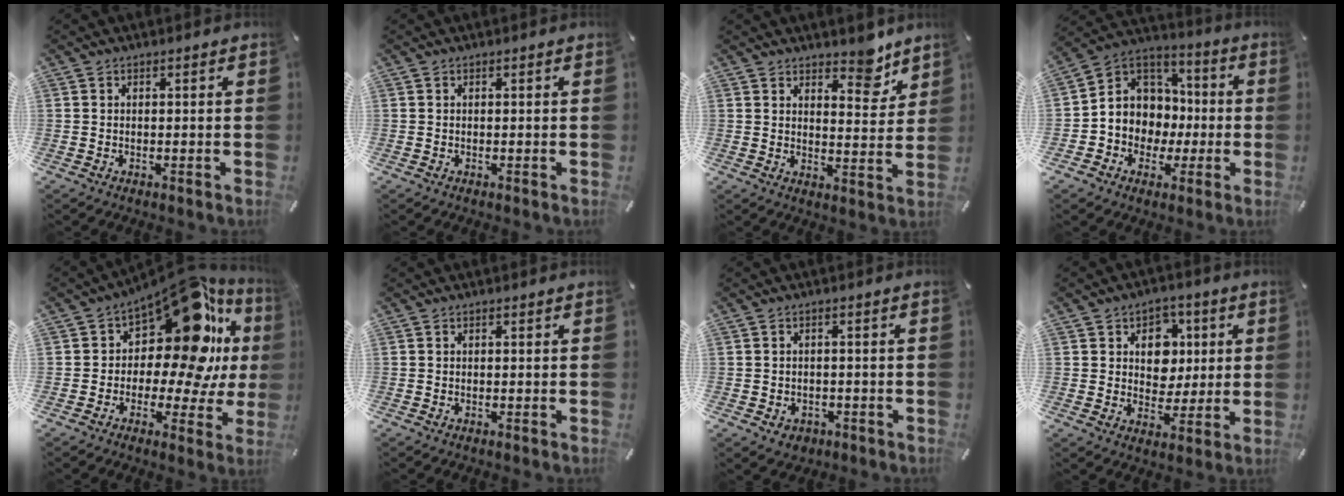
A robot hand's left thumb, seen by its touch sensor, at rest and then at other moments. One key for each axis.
{"total": 0.0}
{"total": 7.6, "fx": 5.9, "fy": 3.7, "fz": 2.8, "tx": -0.005, "ty": -0.053, "tz": 0.097}
{"total": 9.2, "fx": -1.2, "fy": 9.2, "fz": 0.1, "tx": -0.014, "ty": -0.008, "tz": -0.015}
{"total": 20.1, "fx": 8.1, "fy": 10.6, "fz": 15.0, "tx": -0.211, "ty": -0.072, "tz": 0.133}
{"total": 0.0}
{"total": 2.8, "fx": -1.0, "fy": 2.4, "fz": 0.9, "tx": -0.008, "ty": 0.001, "tz": -0.021}
{"total": 8.9, "fx": 1.9, "fy": 7.9, "fz": 3.6, "tx": -0.041, "ty": -0.005, "tz": 0.031}